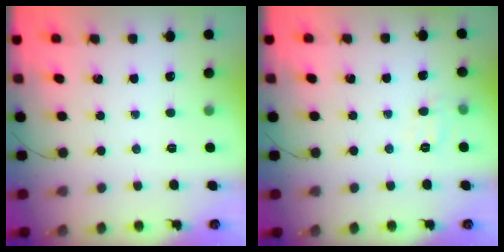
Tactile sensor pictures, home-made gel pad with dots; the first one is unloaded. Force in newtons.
{"total": 6.6, "press": 6.3, "slide": 1.6}